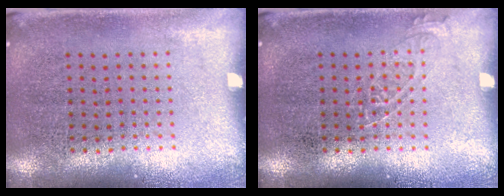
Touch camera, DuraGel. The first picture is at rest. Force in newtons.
{"total": 1.0, "press": 1.0, "slide": 0.1}